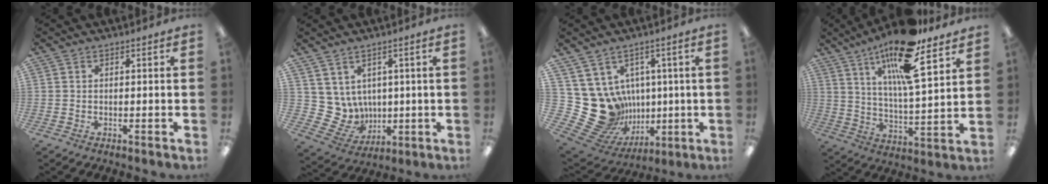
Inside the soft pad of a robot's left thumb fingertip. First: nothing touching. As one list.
[{"total": 6.4, "force": [2.9, 5.7, 0.6], "torque": [-0.042, -0.029, 0.066]}, {"total": 15.8, "force": [-0.3, 14.8, 5.6], "torque": [-0.142, -0.032, 0.027]}, {"total": 18.8, "force": [12.1, 4.8, 13.6], "torque": [-0.228, -0.062, 0.193]}]